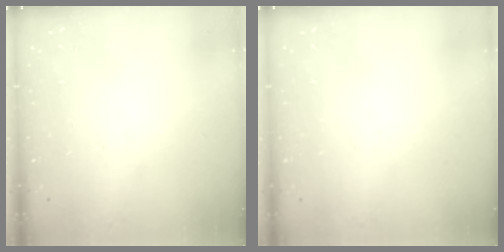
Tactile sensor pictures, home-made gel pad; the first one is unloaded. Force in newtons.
{"total": 0.0}